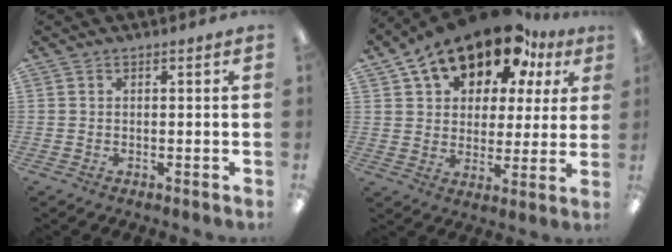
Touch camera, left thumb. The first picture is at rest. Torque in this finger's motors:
{"motor_torque": [1.59, 3.42, 1.34, -1.43, 0.15]}